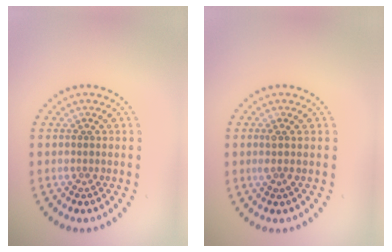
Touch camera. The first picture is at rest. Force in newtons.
{"total": 0.8, "press": 0.6, "slide": 0.5}